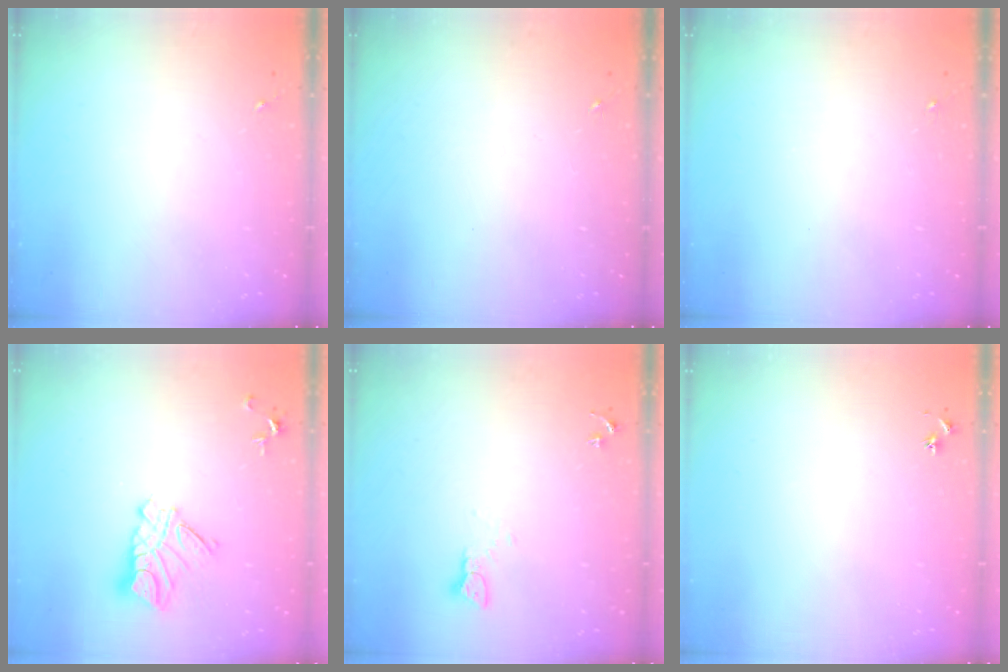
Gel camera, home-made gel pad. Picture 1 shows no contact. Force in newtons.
{"total": 0.0}
{"total": 0.0}
{"total": 11.1, "press": 11.0, "slide": 1.1}
{"total": 2.1, "press": 2.1, "slide": 0.2}
{"total": 2.5, "press": 2.5, "slide": 0.3}